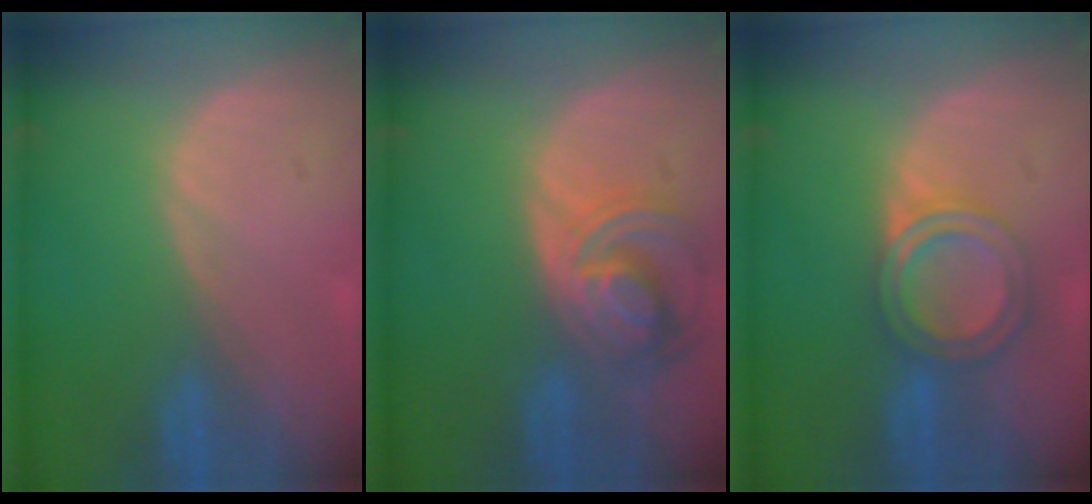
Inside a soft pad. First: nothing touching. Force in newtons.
{"total": 8.0, "press": 7.0, "slide": 3.8}
{"total": 5.9, "press": 5.4, "slide": 2.4}